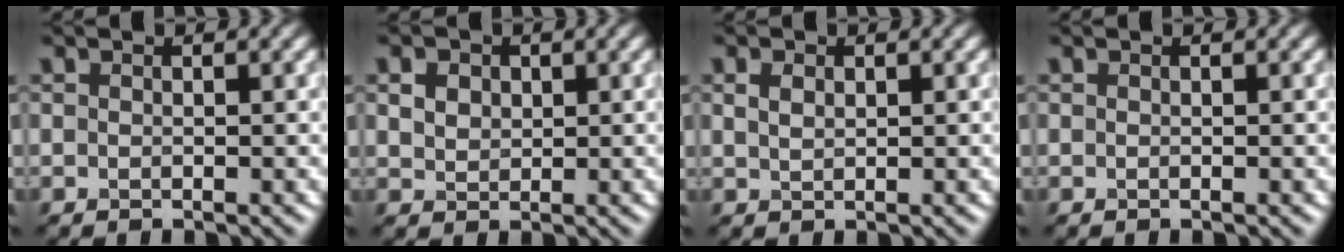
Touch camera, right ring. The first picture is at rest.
{"total": 3.3, "force": [1.6, 2.4, 1.7], "torque": [-0.041, 0.011, 0.024]}
{"total": 1.3, "force": [0.6, 0.8, 0.8], "torque": [-0.018, 0.000, 0.013]}
{"total": 0.0}